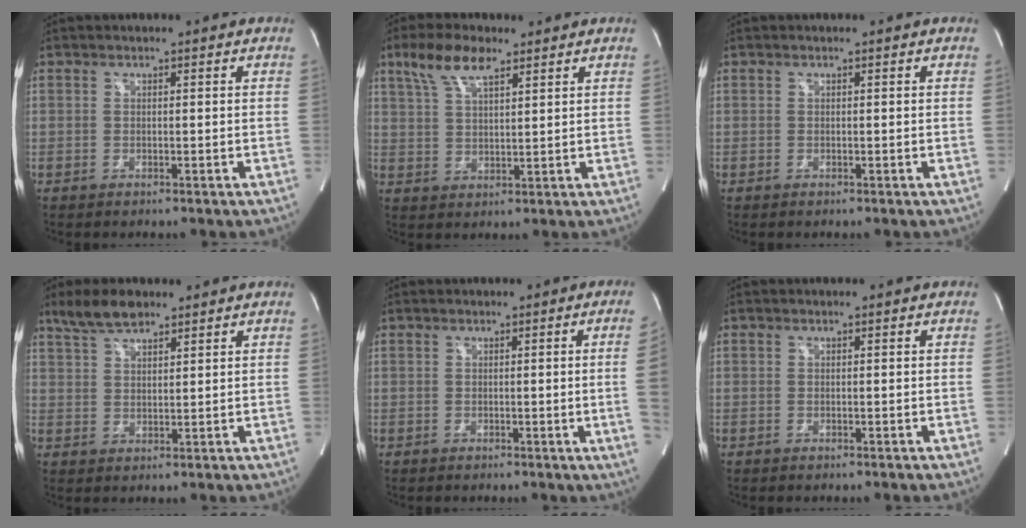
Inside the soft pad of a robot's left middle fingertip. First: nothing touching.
{"total": 7.3, "force": [4.8, 2.2, 5.1], "torque": [-0.112, 0.017, 0.096]}
{"total": 0.0}
{"total": 6.2, "force": [4.9, 1.9, 3.2], "torque": [-0.072, 0.012, 0.097]}
{"total": 4.0, "force": [-0.2, -1.7, 3.6], "torque": [-0.044, -0.007, 0.000]}
{"total": 0.0}